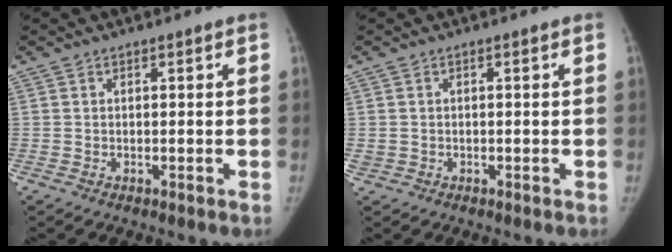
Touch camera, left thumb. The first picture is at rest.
{"total": 0.9, "force": [-0.1, 0.9, 0.2], "torque": [-0.004, 0.002, 0.000]}